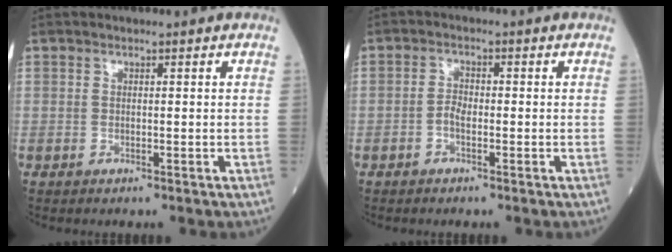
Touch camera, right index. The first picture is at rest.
{"total": 1.8, "force": [-0.8, 0.8, 1.4], "torque": [-0.021, 0.006, -0.017]}